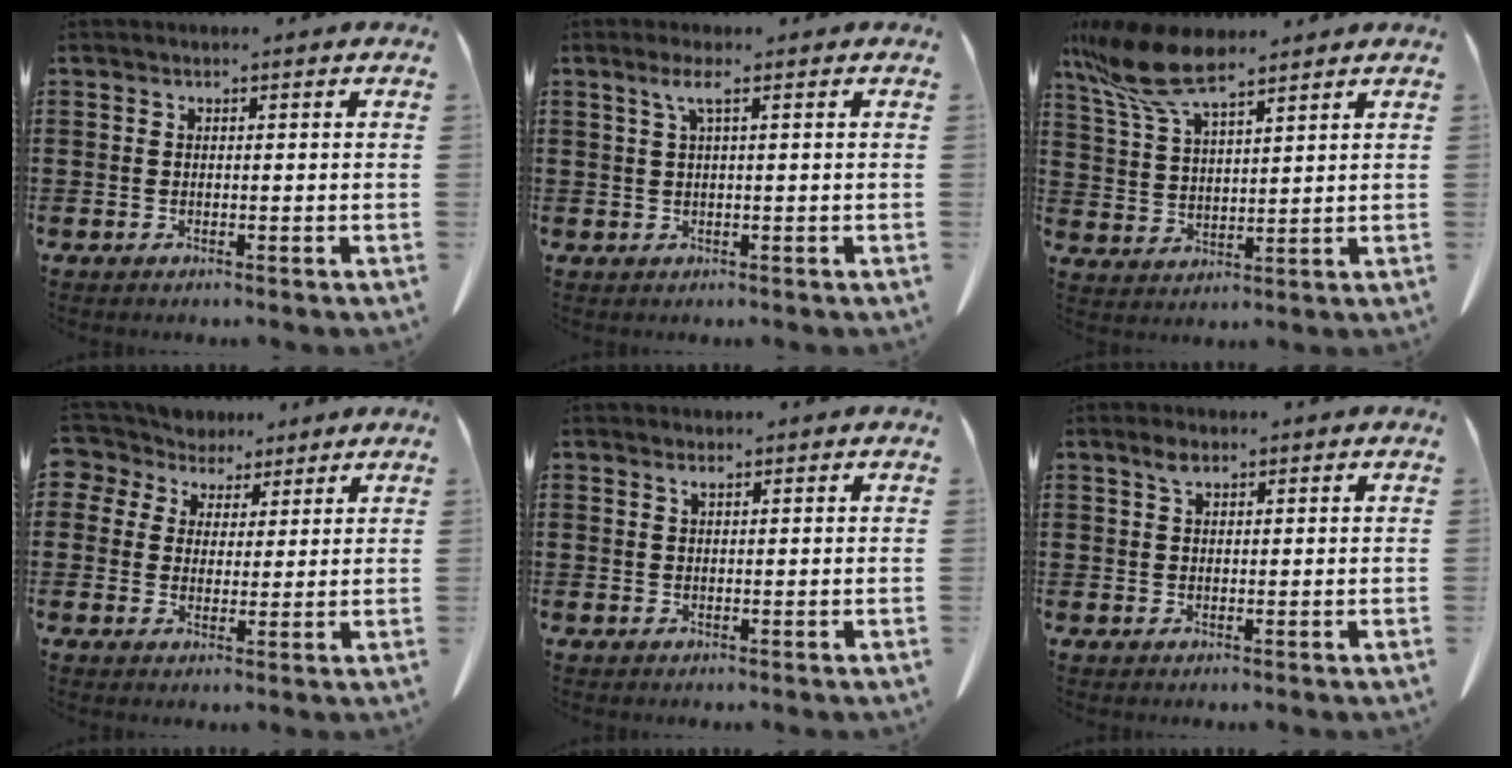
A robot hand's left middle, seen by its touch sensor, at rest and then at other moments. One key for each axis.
{"total": 2.3, "fx": 0.9, "fy": 0.0, "fz": 2.1, "tx": -0.045, "ty": 0.000, "tz": 0.015}
{"total": 10.1, "fx": 7.3, "fy": 2.6, "fz": 6.5, "tx": -0.159, "ty": -0.020, "tz": 0.133}
{"total": 5.0, "fx": 3.9, "fy": 3.2, "fz": 0.3, "tx": -0.035, "ty": -0.012, "tz": 0.070}
{"total": 0.9, "fx": 0.7, "fy": 0.1, "fz": 0.5, "tx": -0.013, "ty": -0.002, "tz": 0.014}
{"total": 1.8, "fx": 1.2, "fy": 0.7, "fz": 1.2, "tx": -0.028, "ty": 0.002, "tz": 0.022}